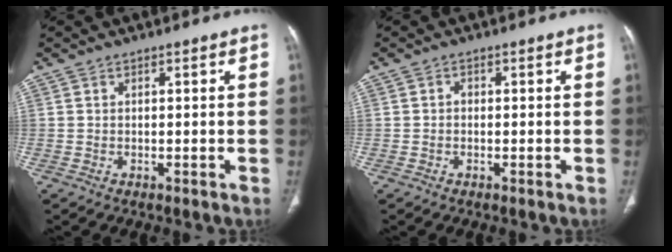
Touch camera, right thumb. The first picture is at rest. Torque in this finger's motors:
{"motor_torque": [0.14, 0.05, 0.54, 0.17, -0.02]}